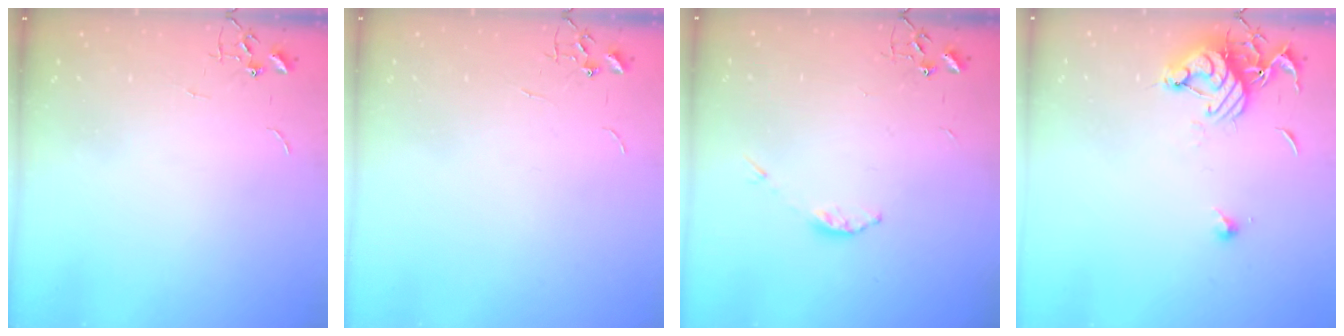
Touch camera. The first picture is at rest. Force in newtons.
{"total": 0.0}
{"total": 3.4, "press": 3.4, "slide": 0.4}
{"total": 10.4, "press": 10.4, "slide": 0.8}